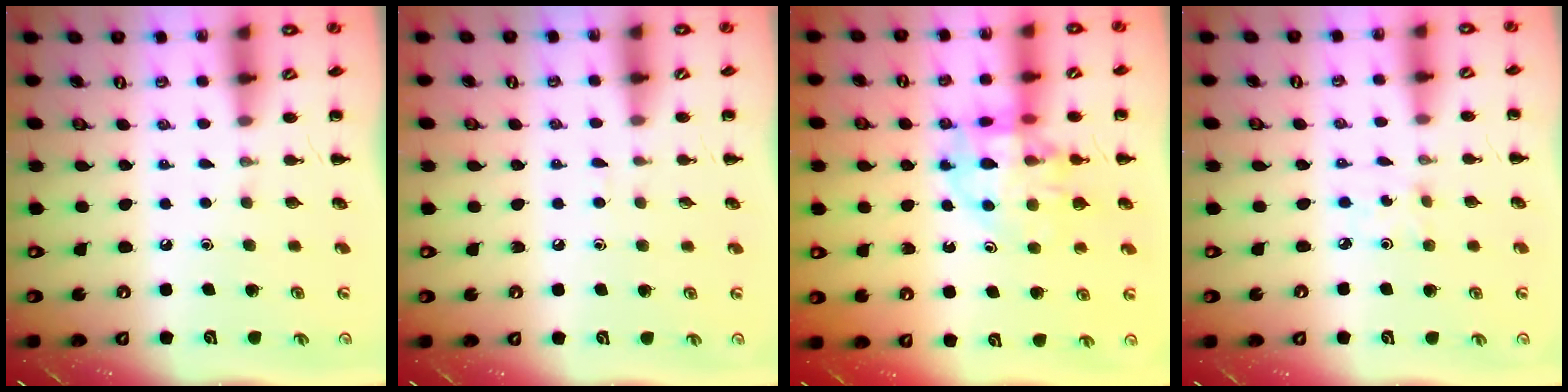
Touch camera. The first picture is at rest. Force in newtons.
{"total": 3.0, "press": 2.8, "slide": 1.2}
{"total": 14.2, "press": 13.8, "slide": 3.2}
{"total": 1.2, "press": 1.1, "slide": 0.4}